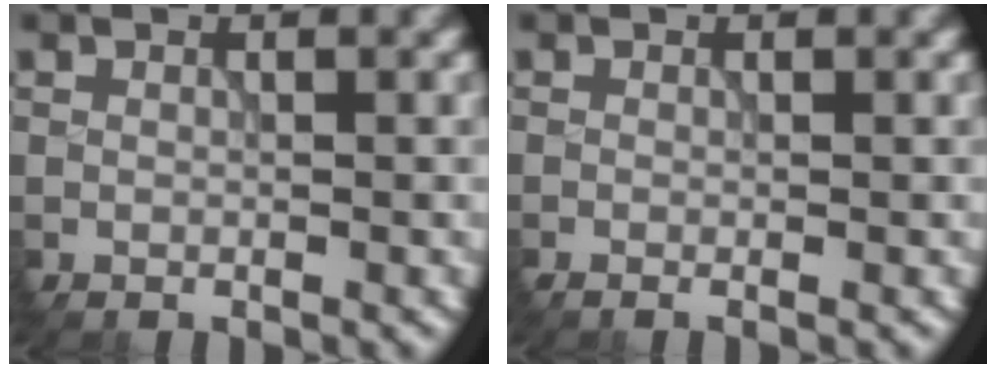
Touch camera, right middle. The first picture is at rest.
{"total": 0.5, "force": [-0.2, -0.4, 0.3], "torque": [0.002, 0.000, -0.007]}